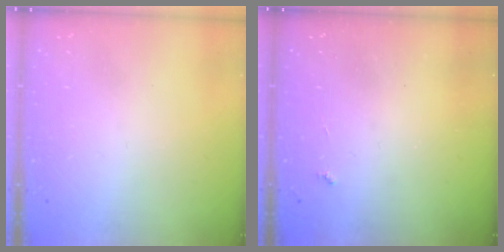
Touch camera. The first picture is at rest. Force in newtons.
{"total": 2.3, "press": 2.3, "slide": 0.4}